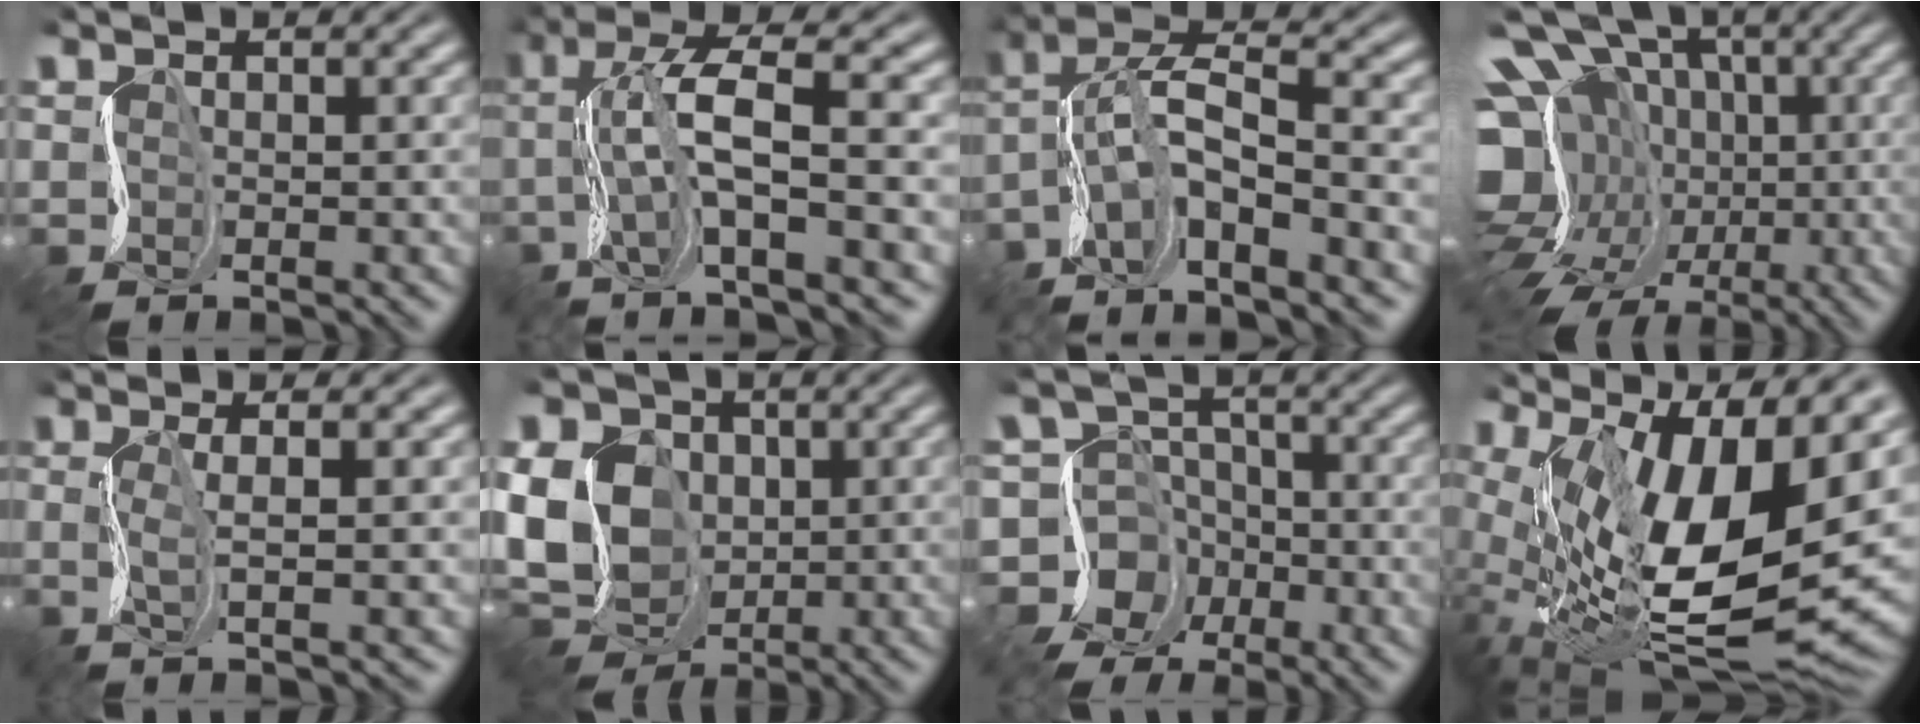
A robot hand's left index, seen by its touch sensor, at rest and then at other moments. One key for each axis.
{"total": 6.8, "fx": -1.5, "fy": 0.6, "fz": 6.6, "tx": -0.103, "ty": -0.002, "tz": -0.032}
{"total": 6.2, "fx": -4.1, "fy": 0.6, "fz": 4.6, "tx": -0.074, "ty": 0.000, "tz": -0.083}
{"total": 16.6, "fx": -3.9, "fy": 12.6, "fz": 10.0, "tx": -0.171, "ty": -0.021, "tz": -0.064}
{"total": 2.3, "fx": -0.9, "fy": -0.6, "fz": 2.0, "tx": -0.026, "ty": -0.014, "tz": -0.028}
{"total": 10.0, "fx": -2.1, "fy": 7.7, "fz": 6.1, "tx": -0.122, "ty": -0.016, "tz": -0.050}
{"total": 8.8, "fx": -6.1, "fy": 6.3, "fz": 0.6, "tx": 0.004, "ty": -0.015, "tz": -0.125}
{"total": 16.6, "fx": 0.3, "fy": 7.1, "fz": 15.0, "tx": -0.235, "ty": -0.032, "tz": 0.009}